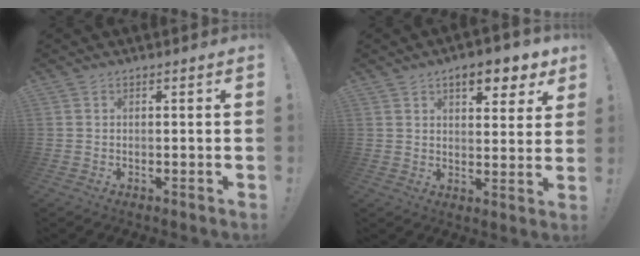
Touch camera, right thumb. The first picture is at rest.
{"total": 8.5, "force": [5.3, 3.8, 5.4], "torque": [-0.062, -0.027, 0.091]}